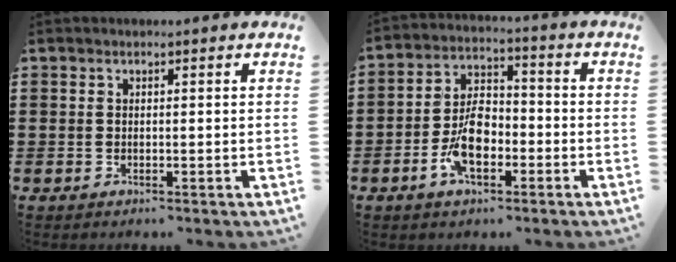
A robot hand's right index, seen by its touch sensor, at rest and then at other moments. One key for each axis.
{"total": 7.9, "fx": -2.7, "fy": 4.4, "fz": 5.9, "tx": -0.126, "ty": 0.010, "tz": -0.053}